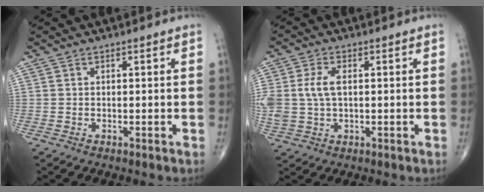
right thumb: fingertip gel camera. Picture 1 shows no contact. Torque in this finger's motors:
{"motor_torque": [0.67, 0.77, 1.08, 0.17, 0.08]}